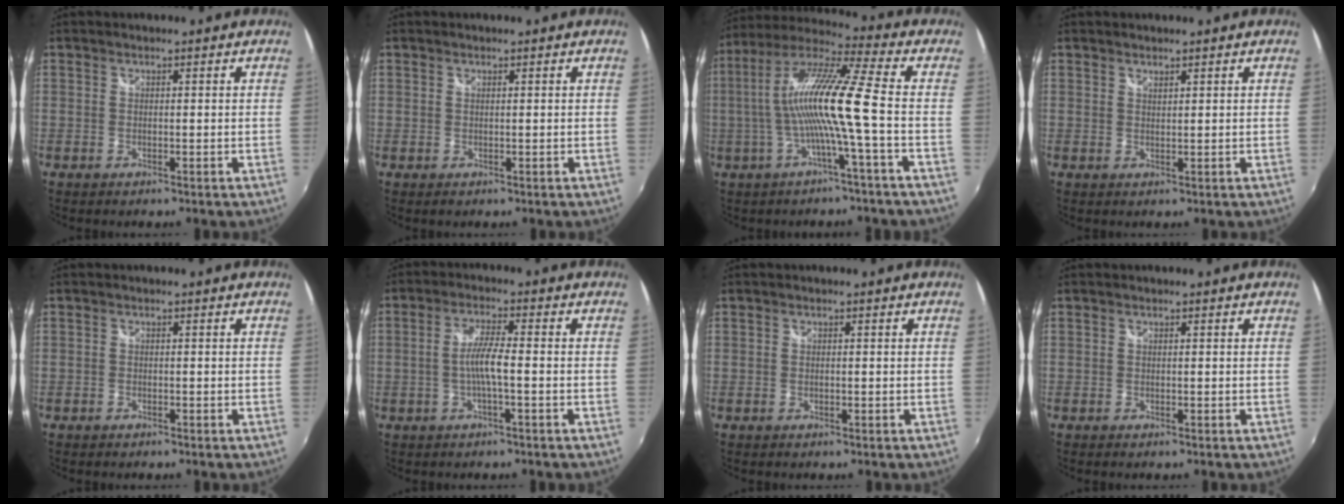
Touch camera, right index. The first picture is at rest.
{"total": 0.6, "force": [0.1, 0.6, 0.0], "torque": [0.002, 0.001, 0.000]}
{"total": 13.6, "force": [-2.1, -1.1, 13.4], "torque": [-0.245, 0.006, -0.040]}
{"total": 1.0, "force": [0.9, 0.2, 0.3], "torque": [-0.004, 0.000, 0.016]}
{"total": 0.9, "force": [-0.7, 0.5, 0.1], "torque": [-0.005, -0.001, -0.012]}
{"total": 4.8, "force": [-1.1, 0.1, 4.6], "torque": [-0.092, 0.002, -0.020]}
{"total": 0.0}
{"total": 0.0}